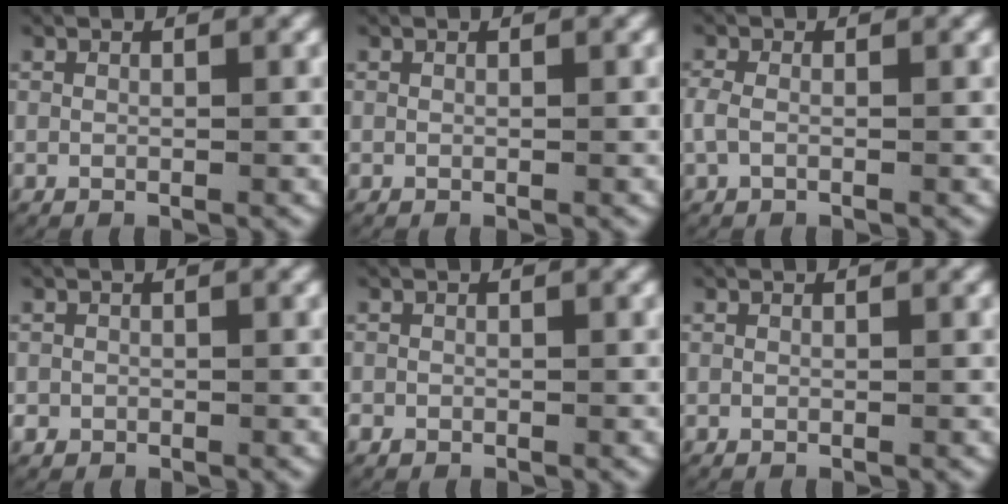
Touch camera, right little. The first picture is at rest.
{"total": 0.0}
{"total": 1.5, "force": [-0.4, 1.0, 1.0], "torque": [-0.033, 0.000, -0.008]}
{"total": 1.9, "force": [-0.8, 1.8, 0.3], "torque": [-0.017, -0.010, -0.012]}
{"total": 1.1, "force": [-0.6, 0.8, 0.2], "torque": [-0.008, -0.004, -0.011]}
{"total": 0.0}